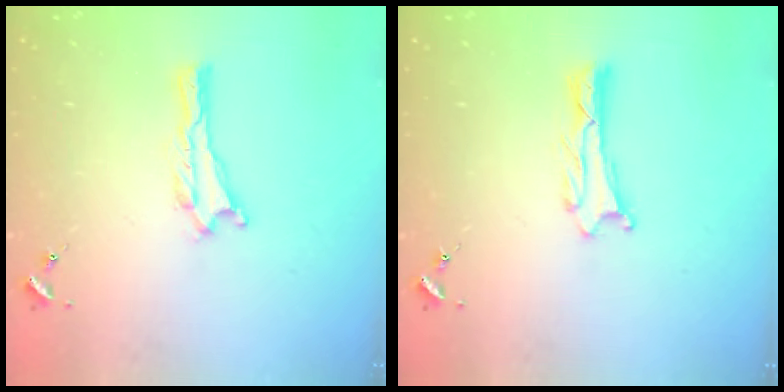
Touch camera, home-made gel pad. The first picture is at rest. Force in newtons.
{"total": 1.2, "press": 1.2, "slide": 0.0}